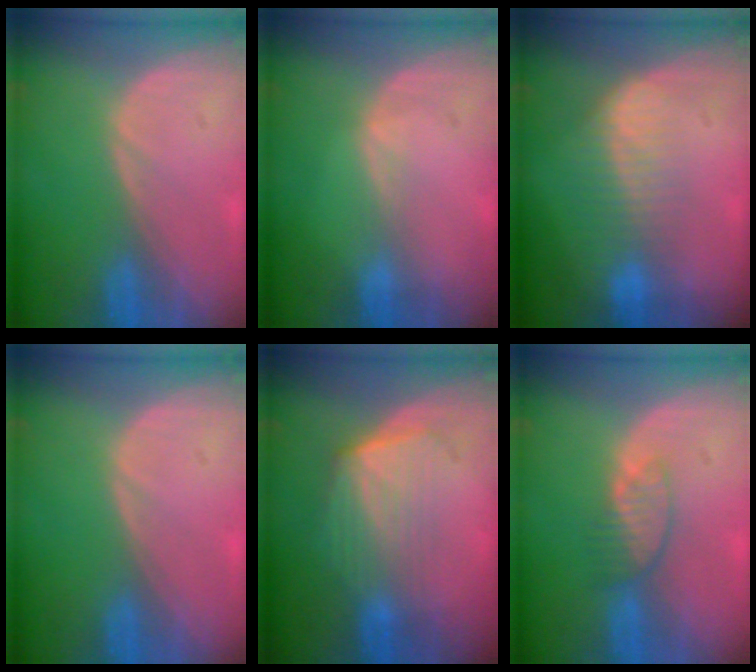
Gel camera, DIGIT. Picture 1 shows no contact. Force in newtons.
{"total": 0.9, "press": 0.8, "slide": 0.2}
{"total": 7.1, "press": 6.3, "slide": 3.3}
{"total": 0.0}
{"total": 7.3, "press": 6.6, "slide": 3.2}
{"total": 3.7, "press": 3.4, "slide": 1.5}